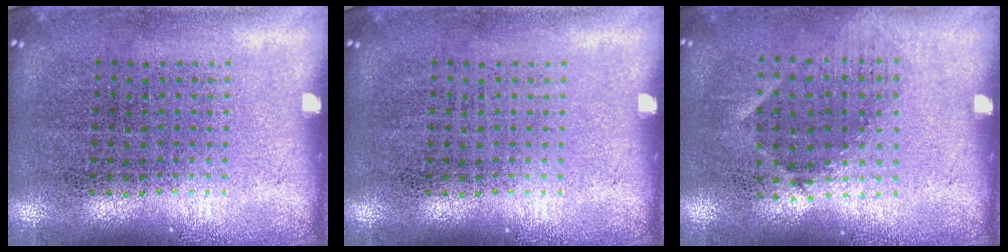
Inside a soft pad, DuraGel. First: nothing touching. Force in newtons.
{"total": 0.0}
{"total": 0.9, "press": 0.7, "slide": 0.5}